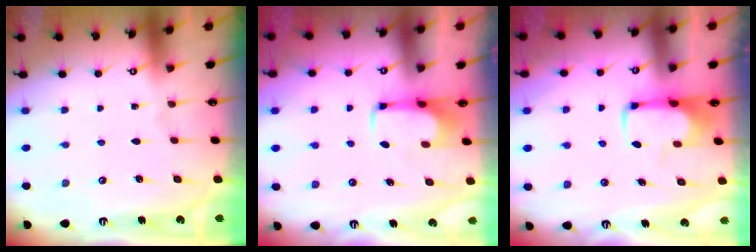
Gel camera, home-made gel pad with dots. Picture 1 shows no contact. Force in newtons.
{"total": 2.1, "press": 2.1, "slide": 0.4}
{"total": 2.0, "press": 1.9, "slide": 0.4}